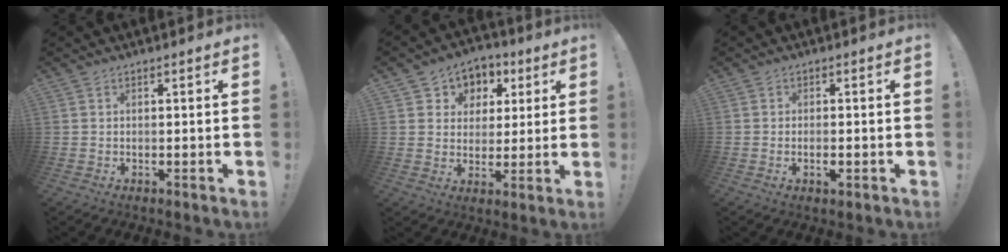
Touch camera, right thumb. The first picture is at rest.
{"total": 7.0, "force": [2.0, 6.5, 1.4], "torque": [-0.021, -0.015, 0.043]}
{"total": 2.0, "force": [-0.8, 0.7, 1.7], "torque": [-0.026, 0.002, -0.014]}